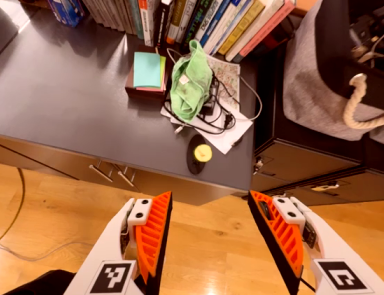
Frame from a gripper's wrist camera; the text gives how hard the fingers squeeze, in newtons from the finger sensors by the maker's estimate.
{"total": 0.0}